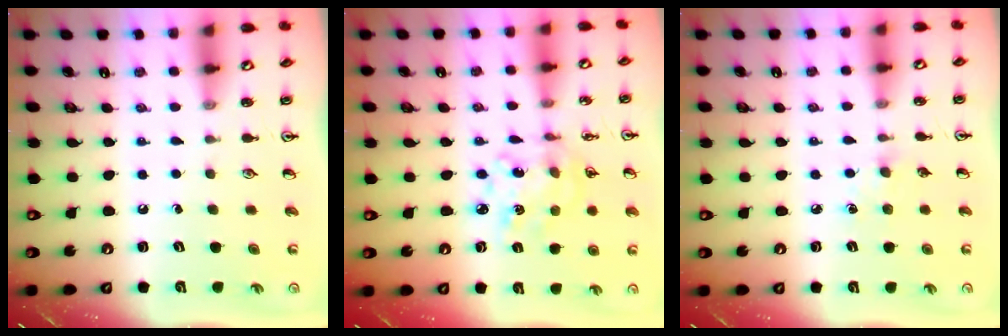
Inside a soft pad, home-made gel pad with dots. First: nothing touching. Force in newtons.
{"total": 8.5, "press": 8.5, "slide": 0.7}
{"total": 4.6, "press": 4.6, "slide": 0.5}